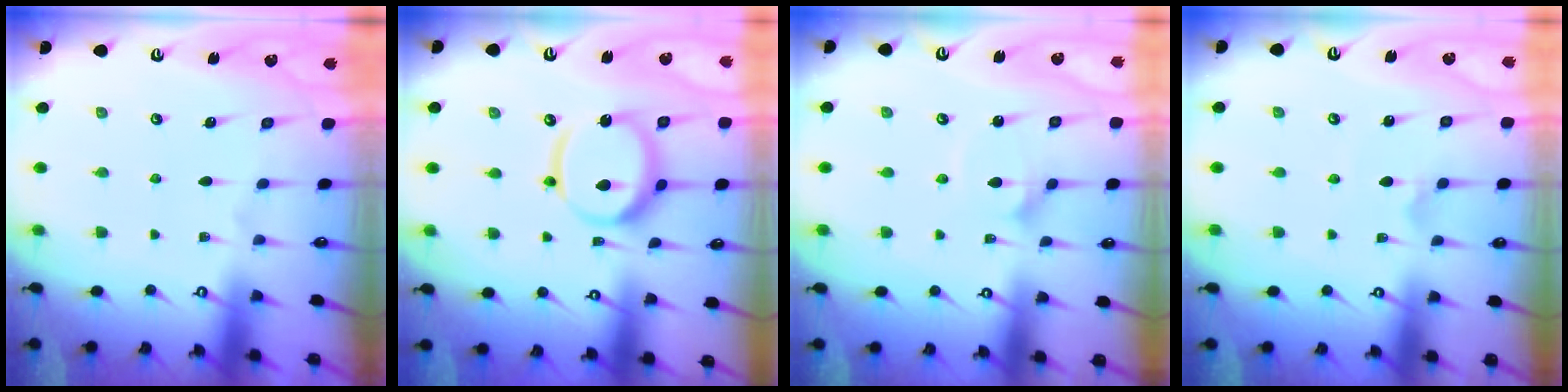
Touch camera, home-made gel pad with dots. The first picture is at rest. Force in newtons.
{"total": 14.3, "press": 14.2, "slide": 1.6}
{"total": 2.2, "press": 2.2, "slide": 0.1}
{"total": 2.5, "press": 2.5, "slide": 0.1}